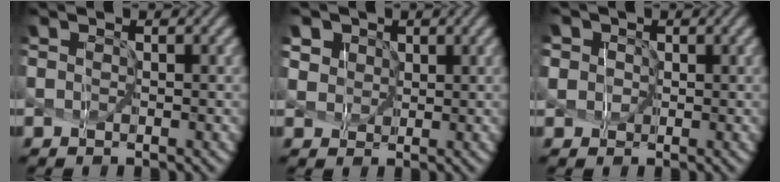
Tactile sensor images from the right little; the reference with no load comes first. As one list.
[{"total": 7.9, "force": [4.3, 5.7, 3.4], "torque": [-0.083, 0.022, 0.061]}, {"total": 6.7, "force": [2.5, 5.6, 2.7], "torque": [-0.057, 0.036, 0.010]}]